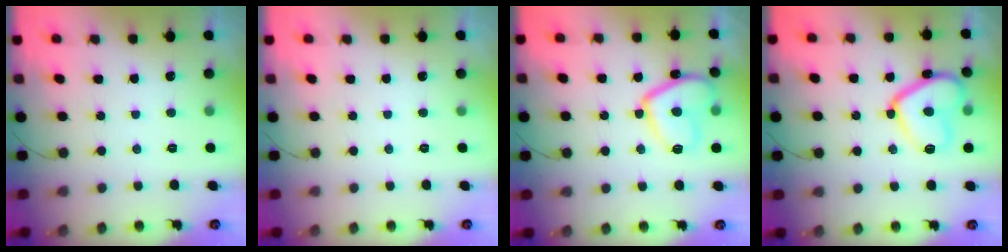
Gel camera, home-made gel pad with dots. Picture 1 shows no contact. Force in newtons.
{"total": 0.0}
{"total": 12.6, "press": 12.6, "slide": 1.2}
{"total": 14.9, "press": 14.8, "slide": 1.3}